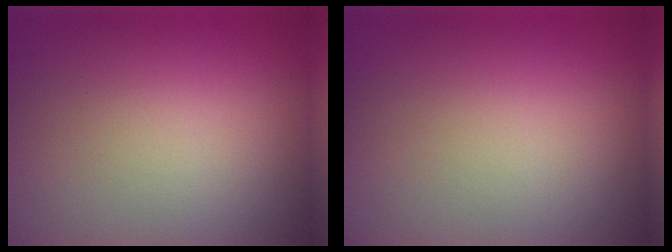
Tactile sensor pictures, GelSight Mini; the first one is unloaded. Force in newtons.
{"total": 0.0}